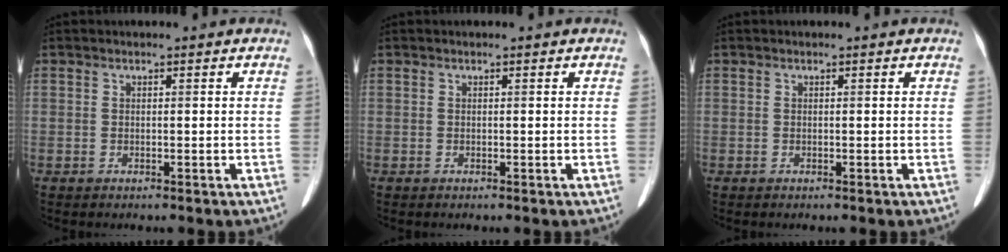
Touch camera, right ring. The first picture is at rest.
{"total": 0.0}
{"total": 0.0}